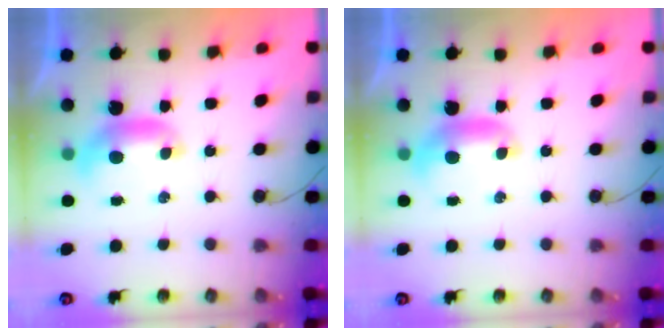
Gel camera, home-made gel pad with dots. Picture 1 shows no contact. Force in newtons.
{"total": 0.0}